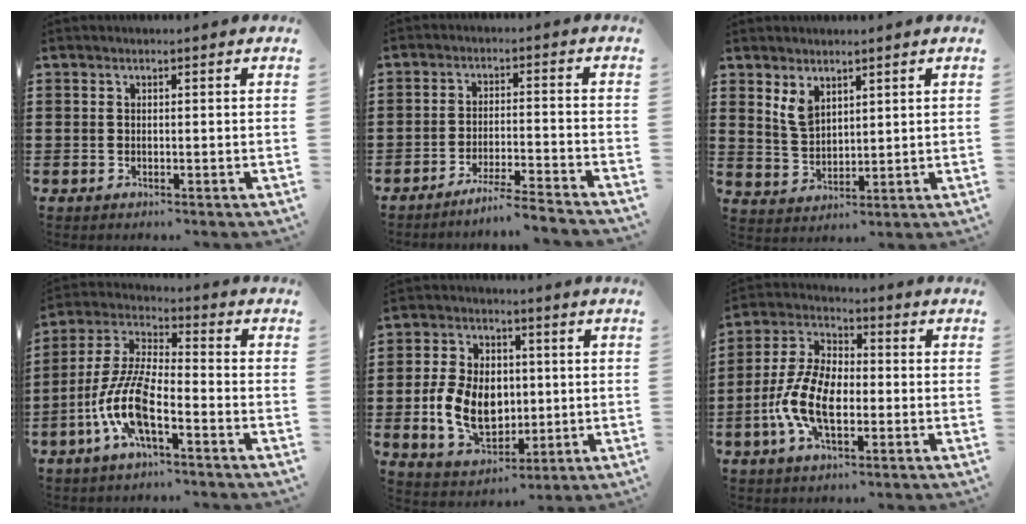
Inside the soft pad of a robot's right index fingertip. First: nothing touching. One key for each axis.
{"total": 4.8, "fx": -4.6, "fy": -0.8, "fz": 1.5, "tx": -0.030, "ty": -0.014, "tz": -0.091}
{"total": 4.2, "fx": 2.5, "fy": 2.5, "fz": 2.3, "tx": -0.055, "ty": 0.006, "tz": 0.047}
{"total": 10.4, "fx": -4.7, "fy": 3.0, "fz": 8.8, "tx": -0.215, "ty": -0.014, "tz": -0.094}
{"total": 10.3, "fx": -0.6, "fy": 7.6, "fz": 6.9, "tx": -0.145, "ty": 0.011, "tz": -0.013}
{"total": 9.9, "fx": -2.8, "fy": 5.3, "fz": 7.9, "tx": -0.197, "ty": -0.006, "tz": -0.061}